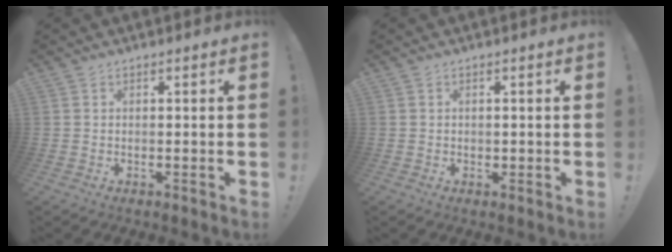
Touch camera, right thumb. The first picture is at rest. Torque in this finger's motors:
{"motor_torque": [-0.18, -0.12, 0.01, 0.11, 0.00]}